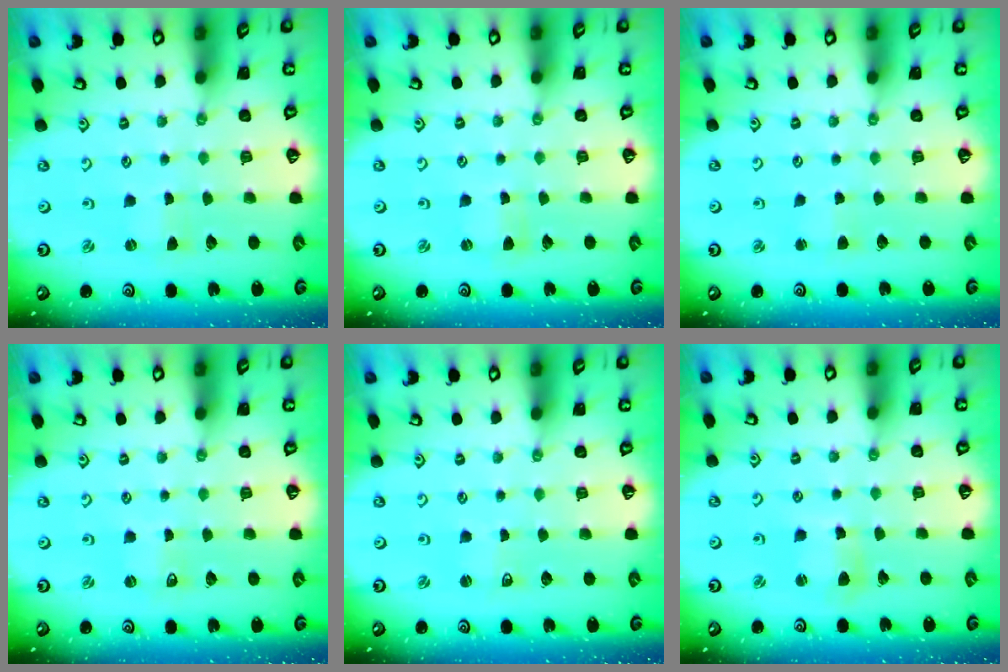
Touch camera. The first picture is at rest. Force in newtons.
{"total": 0.0}
{"total": 2.6, "press": 2.6, "slide": 0.3}
{"total": 0.7, "press": 0.7, "slide": 0.0}
{"total": 1.2, "press": 1.2, "slide": 0.0}
{"total": 4.7, "press": 4.6, "slide": 0.7}